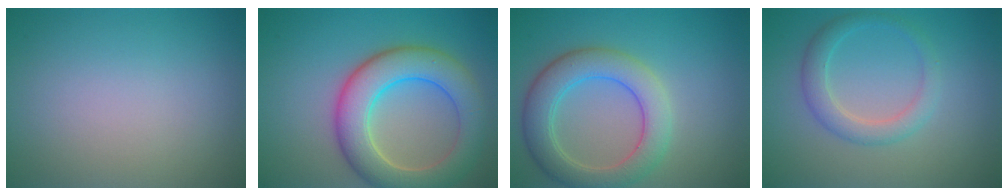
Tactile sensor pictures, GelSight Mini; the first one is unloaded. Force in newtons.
{"total": 7.8, "press": 7.8, "slide": 0.3}
{"total": 5.7, "press": 5.7, "slide": 0.4}
{"total": 2.7, "press": 2.7, "slide": 0.1}